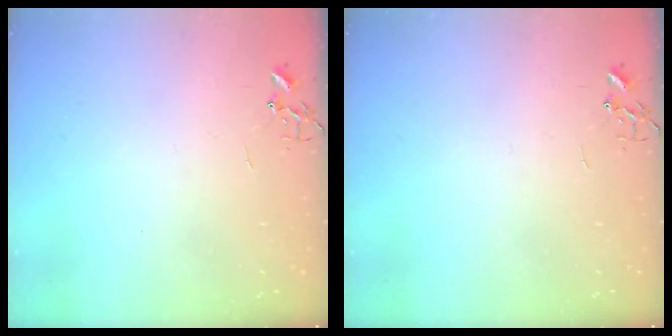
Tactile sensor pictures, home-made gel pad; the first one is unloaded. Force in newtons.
{"total": 0.0}